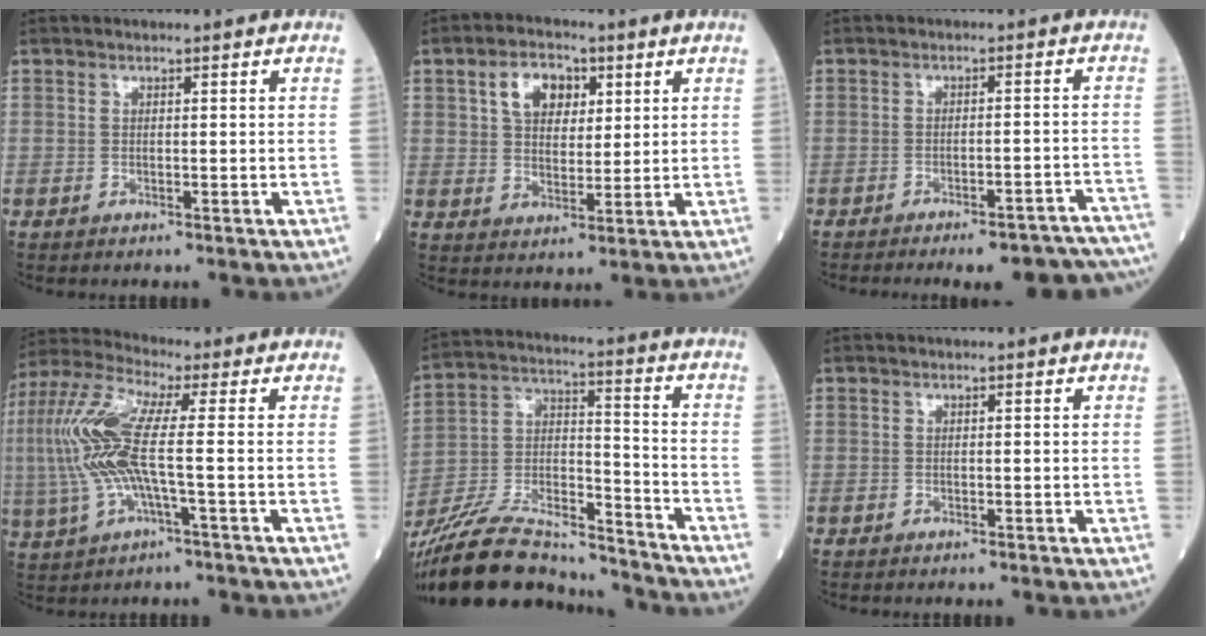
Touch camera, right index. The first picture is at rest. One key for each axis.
{"total": 7.0, "fx": 2.8, "fy": 4.4, "fz": 4.6, "tx": -0.082, "ty": 0.017, "tz": 0.052}
{"total": 14.5, "fx": -13.4, "fy": 1.9, "fz": 5.4, "tx": -0.009, "ty": 0.018, "tz": -0.153}
{"total": 13.3, "fx": -0.1, "fy": 2.1, "fz": 13.1, "tx": -0.307, "ty": 0.017, "tz": -0.008}
{"total": 20.6, "fx": -18.7, "fy": 4.2, "fz": 7.7, "tx": -0.177, "ty": -0.002, "tz": -0.324}
{"total": 0.0}